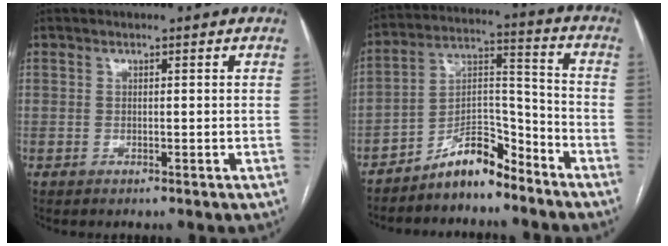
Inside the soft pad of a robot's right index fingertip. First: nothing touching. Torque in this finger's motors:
{"motor_torque": [-0.14, -0.18, -0.12, -0.08]}